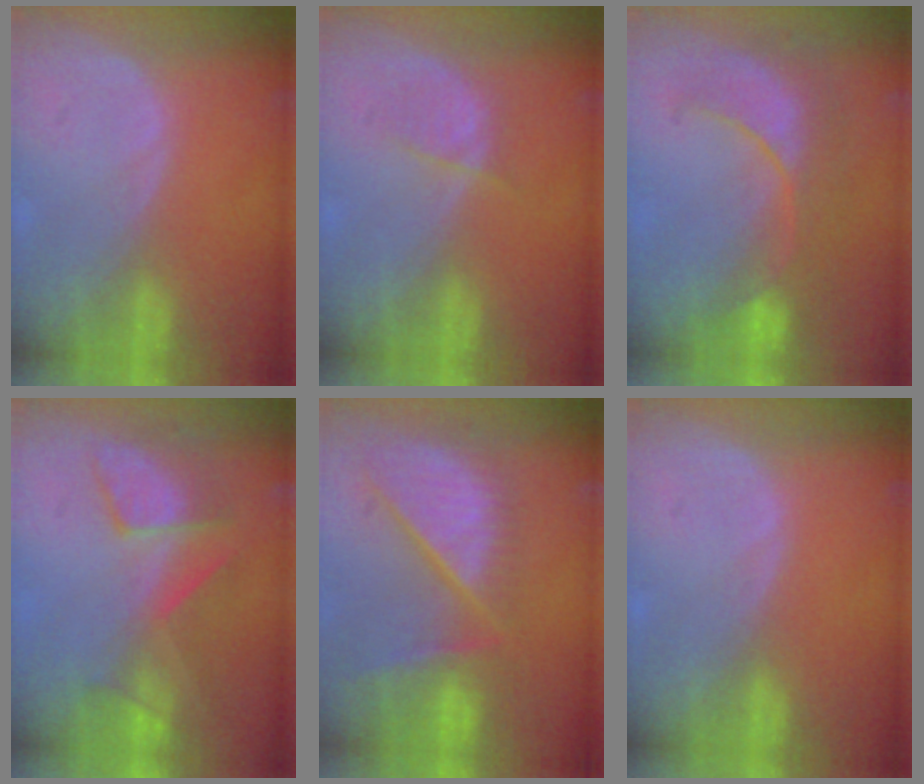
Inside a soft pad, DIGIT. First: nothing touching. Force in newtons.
{"total": 2.1, "press": 2.1, "slide": 0.3}
{"total": 8.1, "press": 8.1, "slide": 0.7}
{"total": 7.6, "press": 7.2, "slide": 2.4}
{"total": 12.6, "press": 10.3, "slide": 7.2}
{"total": 0.0}